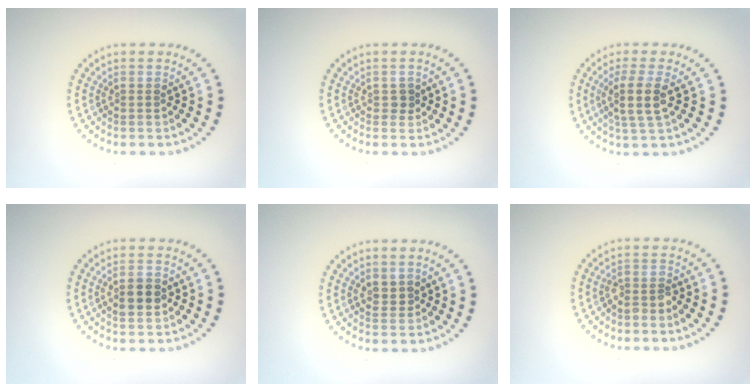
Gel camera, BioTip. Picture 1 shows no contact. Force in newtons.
{"total": 1.0, "press": 0.9, "slide": 0.3}
{"total": 3.0, "press": 2.6, "slide": 1.4}
{"total": 2.5, "press": 2.4, "slide": 0.3}
{"total": 1.2, "press": 1.0, "slide": 0.5}
{"total": 1.5, "press": 1.3, "slide": 0.8}